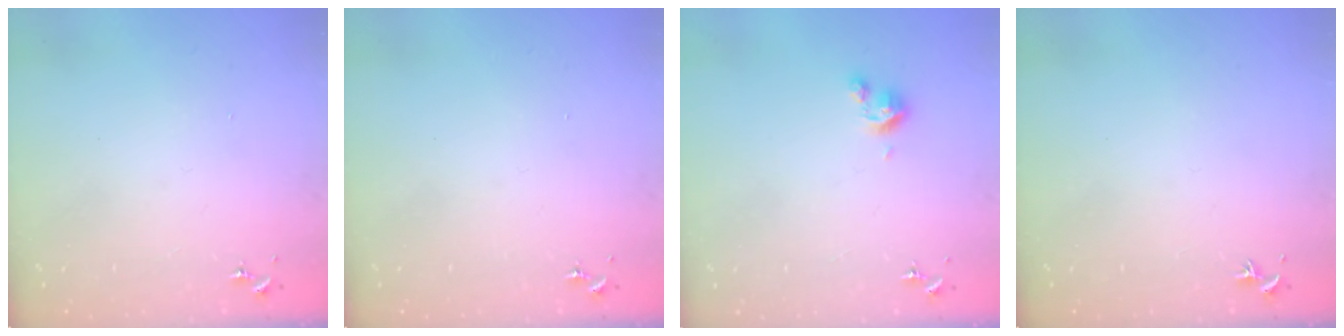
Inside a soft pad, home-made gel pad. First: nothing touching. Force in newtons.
{"total": 0.0}
{"total": 4.7, "press": 4.7, "slide": 0.5}
{"total": 0.0}